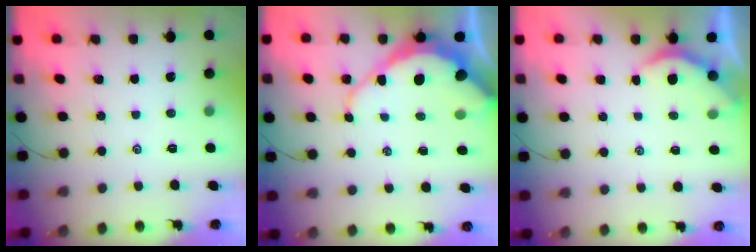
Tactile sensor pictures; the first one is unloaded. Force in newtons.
{"total": 11.9, "press": 11.8, "slide": 1.1}
{"total": 2.6, "press": 2.5, "slide": 0.2}